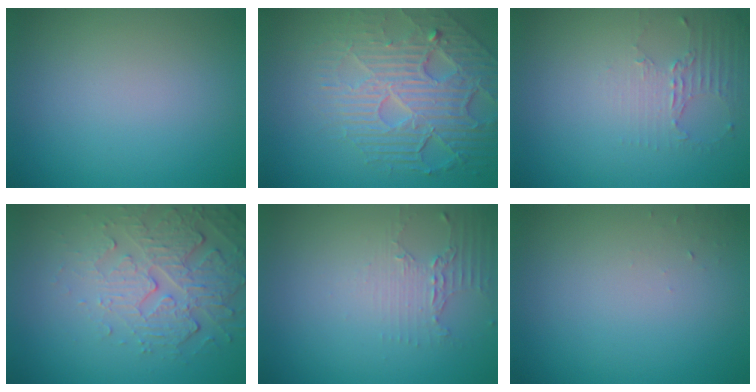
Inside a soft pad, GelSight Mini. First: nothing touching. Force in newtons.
{"total": 7.8, "press": 5.5, "slide": 5.6}
{"total": 2.0, "press": 1.5, "slide": 1.4}
{"total": 5.4, "press": 3.6, "slide": 4.0}
{"total": 2.2, "press": 1.6, "slide": 1.5}
{"total": 0.6, "press": 0.6, "slide": 0.1}